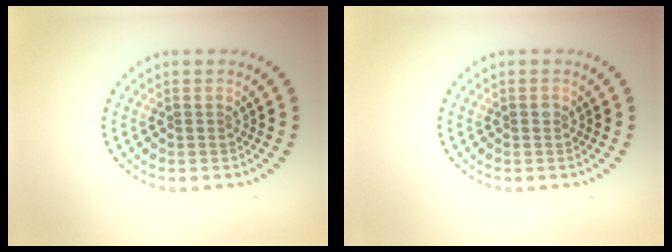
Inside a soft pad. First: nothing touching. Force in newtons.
{"total": 0.6, "press": 0.6, "slide": 0.0}